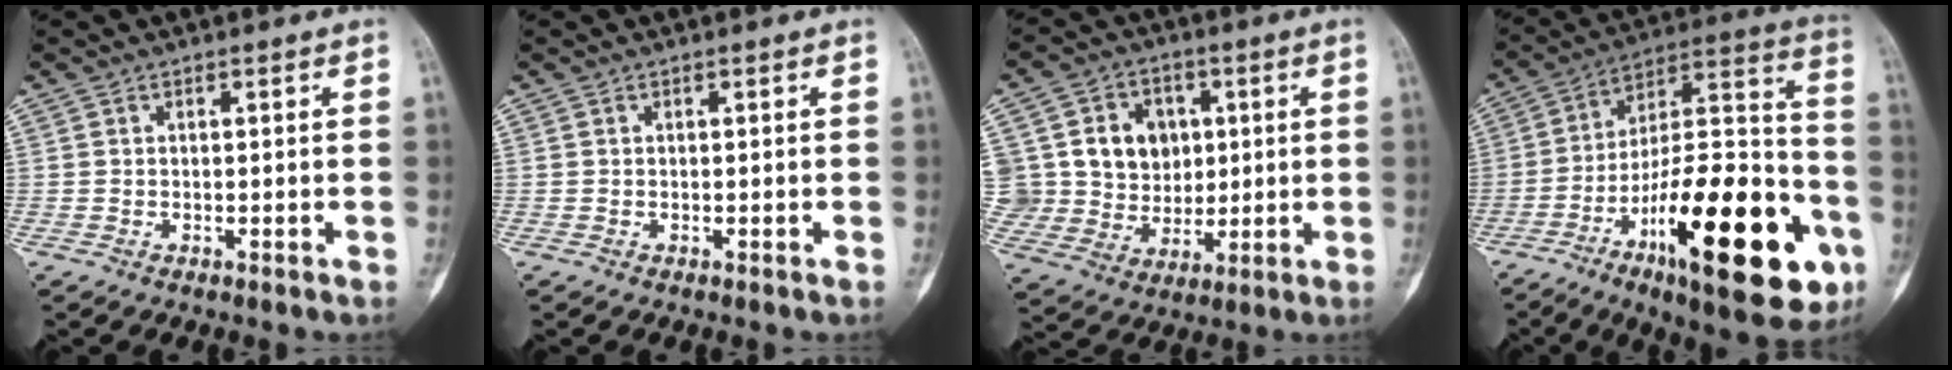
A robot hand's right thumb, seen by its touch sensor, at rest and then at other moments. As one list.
[{"total": 0.0}, {"total": 15.0, "force": [3.3, 13.4, 6.0], "torque": [-0.059, 0.016, 0.076]}, {"total": 32.1, "force": [-13.0, 10.6, 27.3], "torque": [-0.393, 0.061, -0.193]}]